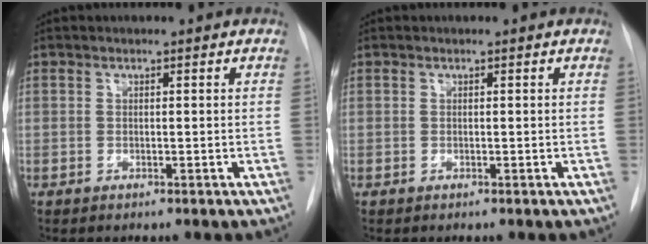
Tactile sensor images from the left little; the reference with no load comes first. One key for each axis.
{"total": 0.0}